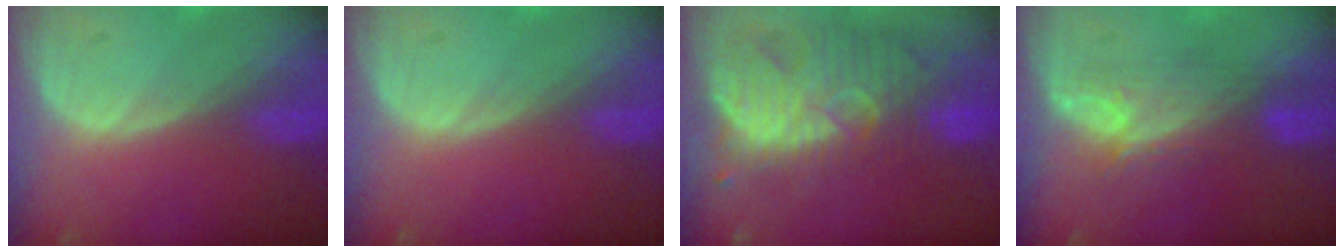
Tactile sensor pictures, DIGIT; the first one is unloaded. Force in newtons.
{"total": 0.0}
{"total": 11.2, "press": 10.7, "slide": 3.4}
{"total": 5.4, "press": 5.3, "slide": 1.5}